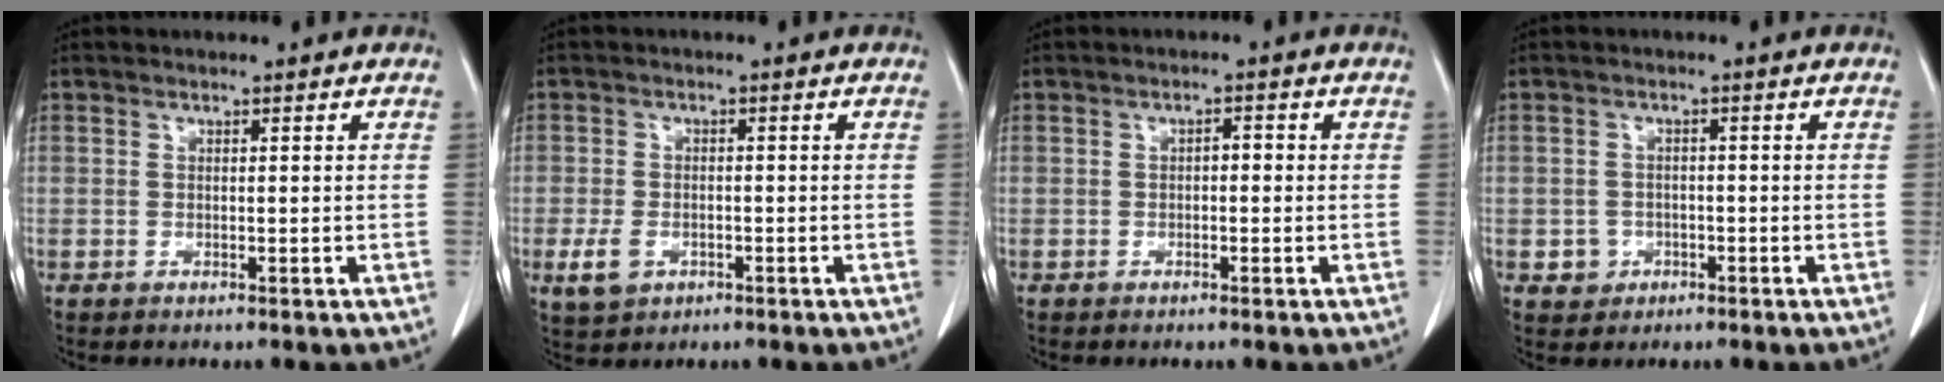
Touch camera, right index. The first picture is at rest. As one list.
[{"total": 4.0, "force": [-1.6, 2.7, 2.5], "torque": [-0.054, -0.003, -0.018]}, {"total": 1.3, "force": [-0.1, 0.6, 1.1], "torque": [-0.014, 0.005, -0.003]}, {"total": 2.7, "force": [-1.0, 2.5, 0.4], "torque": [0.001, 0.011, -0.010]}]